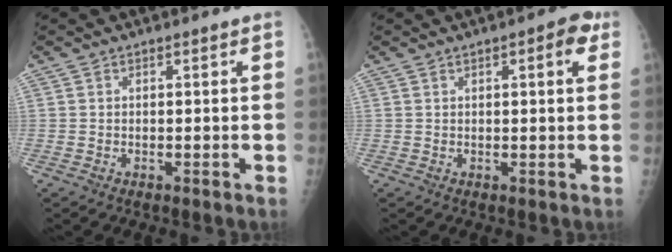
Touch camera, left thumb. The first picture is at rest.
{"total": 4.4, "force": [1.8, 1.4, 3.8], "torque": [-0.039, 0.000, 0.017]}